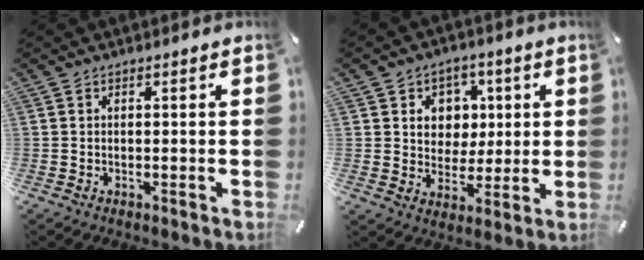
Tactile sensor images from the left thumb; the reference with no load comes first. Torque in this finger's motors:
{"motor_torque": [0.30, 0.25, 0.91, -0.44, 0.23]}